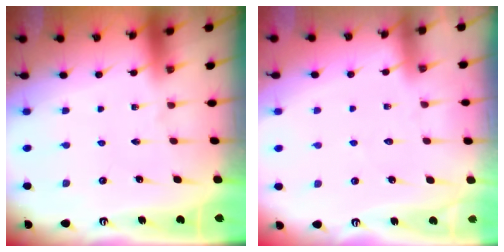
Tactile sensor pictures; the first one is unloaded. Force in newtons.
{"total": 2.5, "press": 2.5, "slide": 0.3}